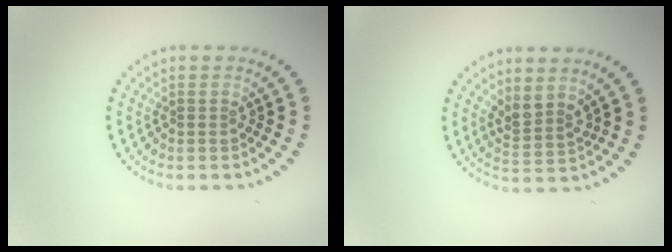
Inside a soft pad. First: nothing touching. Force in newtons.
{"total": 2.1, "press": 1.6, "slide": 1.4}